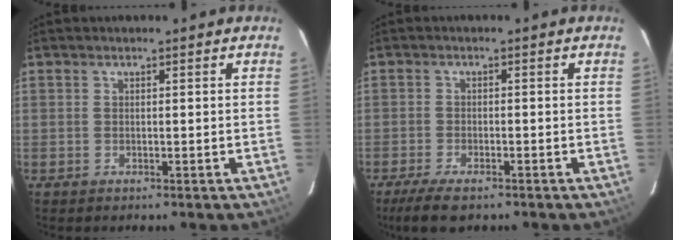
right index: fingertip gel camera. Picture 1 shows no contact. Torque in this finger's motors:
{"motor_torque": [0.47, -0.44, 0.15, 0.05]}